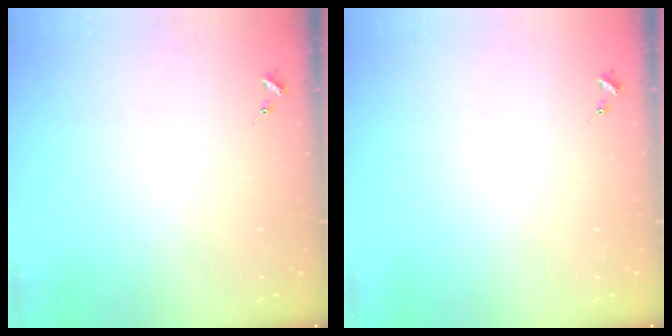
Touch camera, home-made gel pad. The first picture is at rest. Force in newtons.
{"total": 0.0}